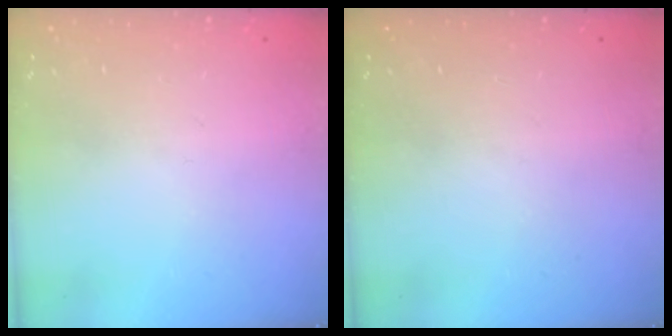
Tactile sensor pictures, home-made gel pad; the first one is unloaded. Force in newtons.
{"total": 0.0}